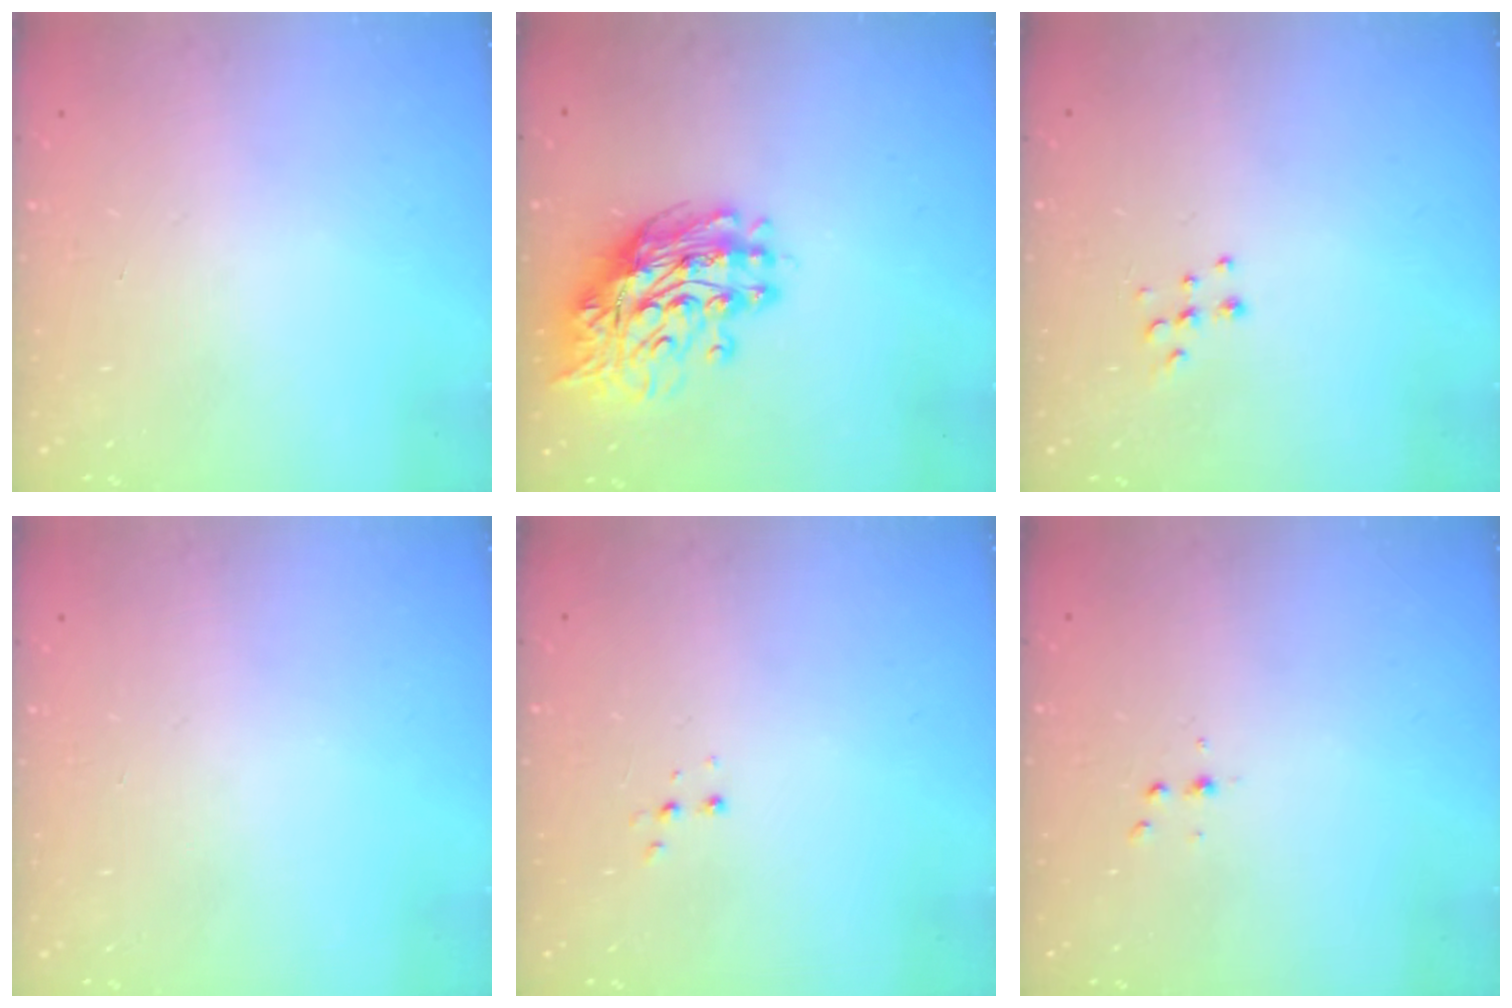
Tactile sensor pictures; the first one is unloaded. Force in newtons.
{"total": 14.5, "press": 14.4, "slide": 1.3}
{"total": 6.2, "press": 6.1, "slide": 0.7}
{"total": 0.6, "press": 0.0, "slide": 0.6}
{"total": 3.0, "press": 2.9, "slide": 0.7}
{"total": 3.2, "press": 3.1, "slide": 0.4}